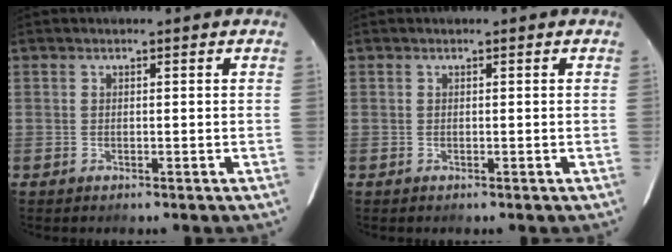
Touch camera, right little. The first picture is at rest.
{"total": 0.0}